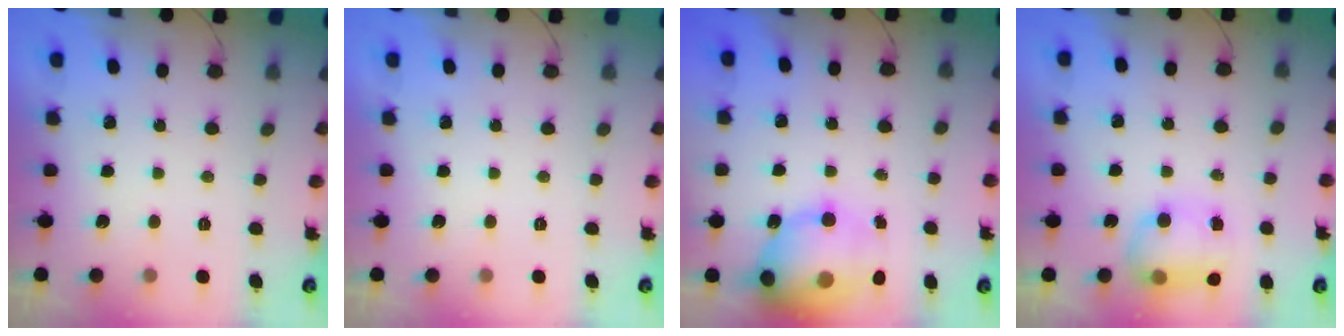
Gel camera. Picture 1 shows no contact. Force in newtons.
{"total": 0.0}
{"total": 16.7, "press": 16.5, "slide": 2.8}
{"total": 9.8, "press": 8.8, "slide": 4.3}